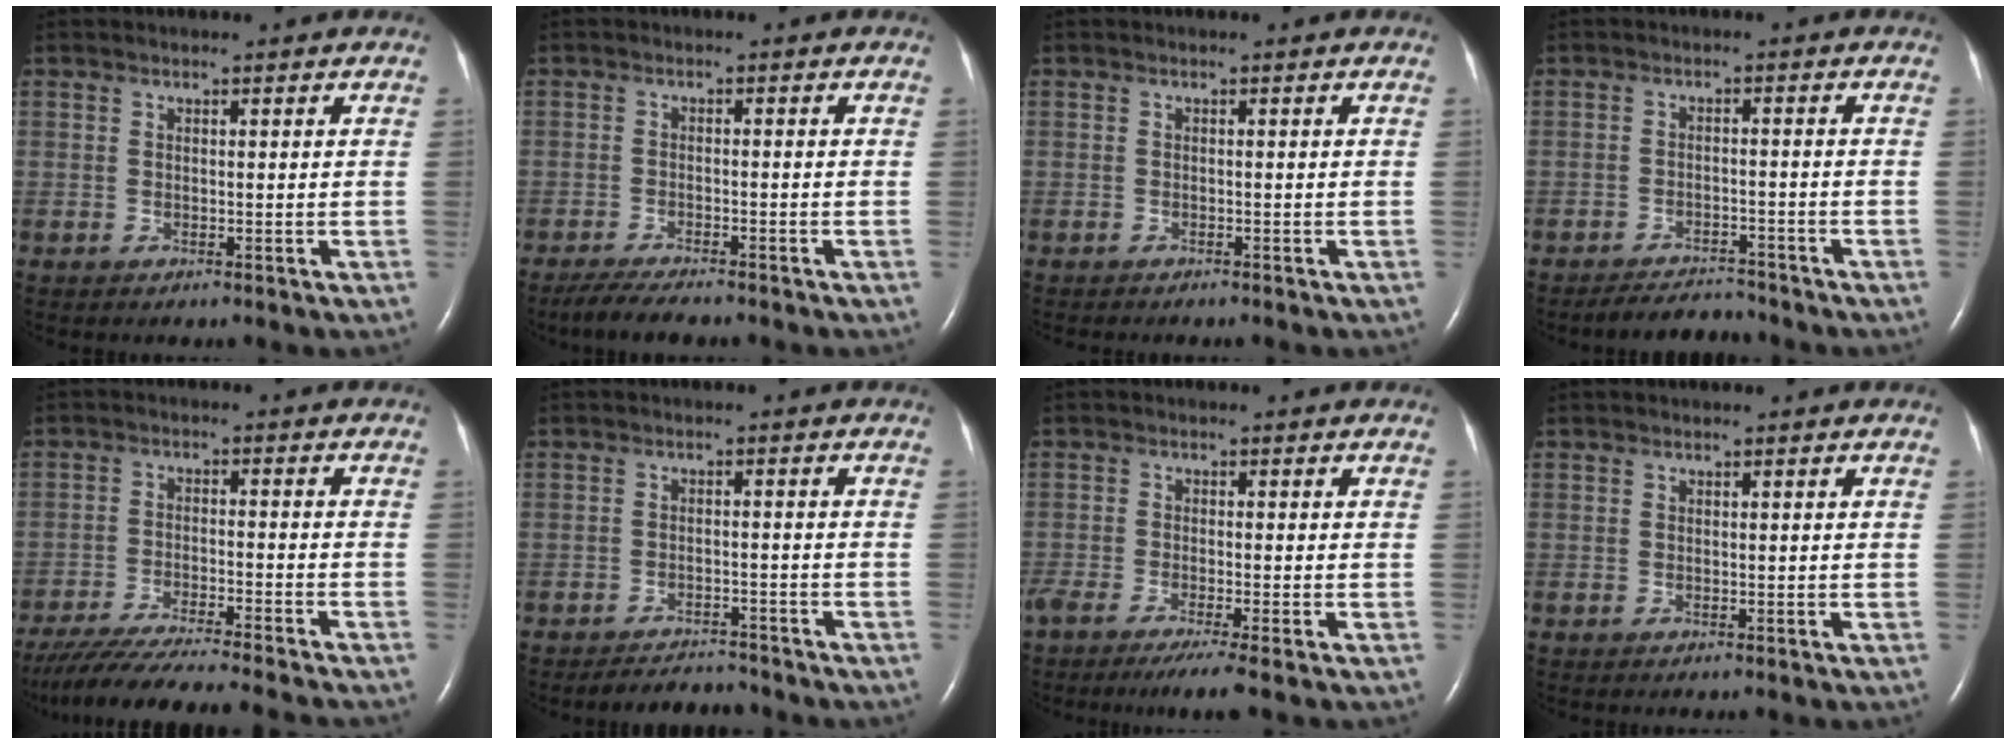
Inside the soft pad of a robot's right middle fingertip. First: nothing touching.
{"total": 5.5, "force": [-4.8, 0.6, 2.7], "torque": [-0.051, -0.016, -0.080]}
{"total": 2.0, "force": [-1.8, 0.4, 0.9], "torque": [-0.018, -0.004, -0.018]}
{"total": 4.4, "force": [-4.3, 0.8, 0.1], "torque": [-0.007, -0.010, -0.071]}
{"total": 17.1, "force": [-15.4, -0.6, 7.5], "torque": [-0.133, -0.041, -0.240]}
{"total": 4.3, "force": [-4.2, 0.8, 0.2], "torque": [-0.006, -0.010, -0.068]}
{"total": 6.2, "force": [-4.7, -0.1, 4.1], "torque": [-0.064, -0.017, -0.077]}
{"total": 0.0}